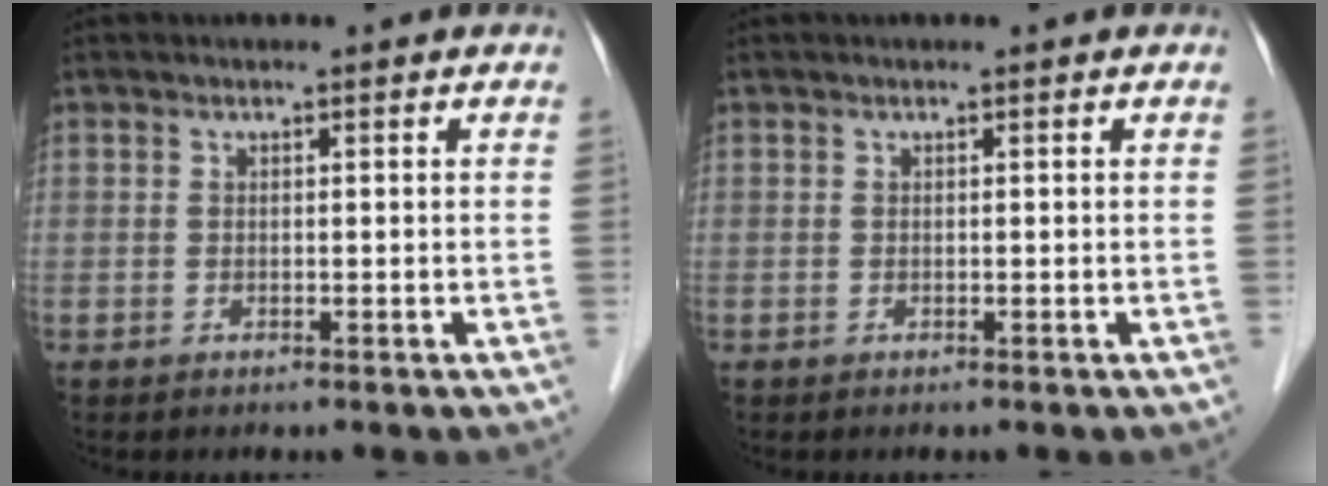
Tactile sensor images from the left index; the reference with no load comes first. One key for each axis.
{"total": 0.0}